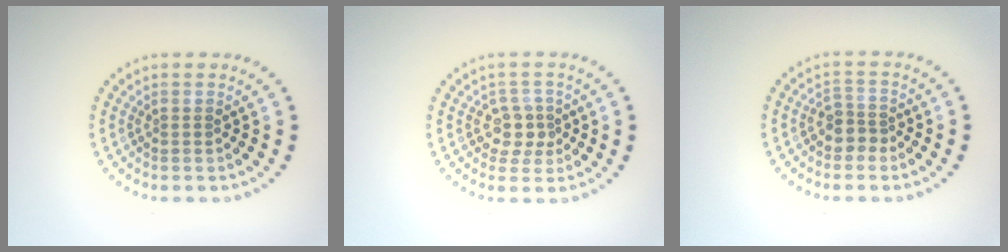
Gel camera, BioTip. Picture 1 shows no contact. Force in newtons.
{"total": 2.5, "press": 2.2, "slide": 1.1}
{"total": 2.0, "press": 1.6, "slide": 1.1}